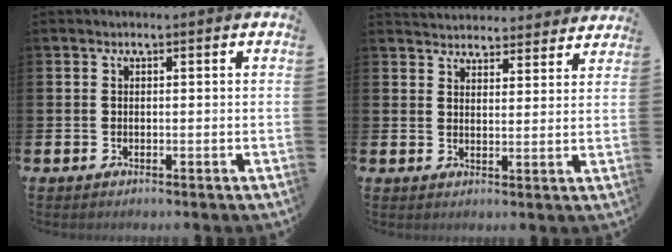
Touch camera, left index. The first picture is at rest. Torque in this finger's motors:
{"motor_torque": [1.11, -1.03, 0.39, 0.04]}